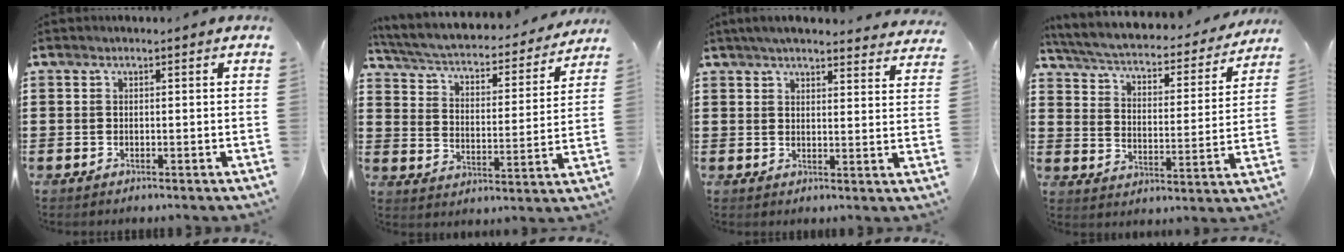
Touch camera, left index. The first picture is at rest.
{"total": 3.8, "force": [3.5, 0.6, 1.4], "torque": [-0.048, -0.029, 0.051]}
{"total": 4.3, "force": [4.1, 0.1, 1.2], "torque": [-0.037, -0.014, 0.075]}
{"total": 3.6, "force": [3.3, 0.4, 1.4], "torque": [-0.046, -0.028, 0.048]}